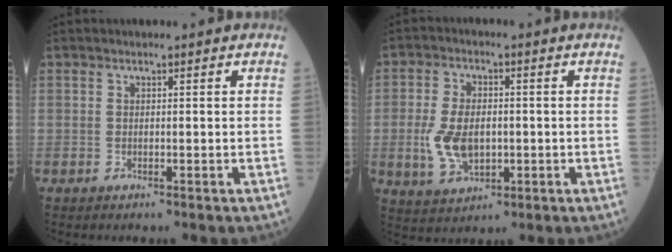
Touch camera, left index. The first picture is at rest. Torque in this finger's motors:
{"motor_torque": [0.70, -0.55, 0.11, 0.01]}